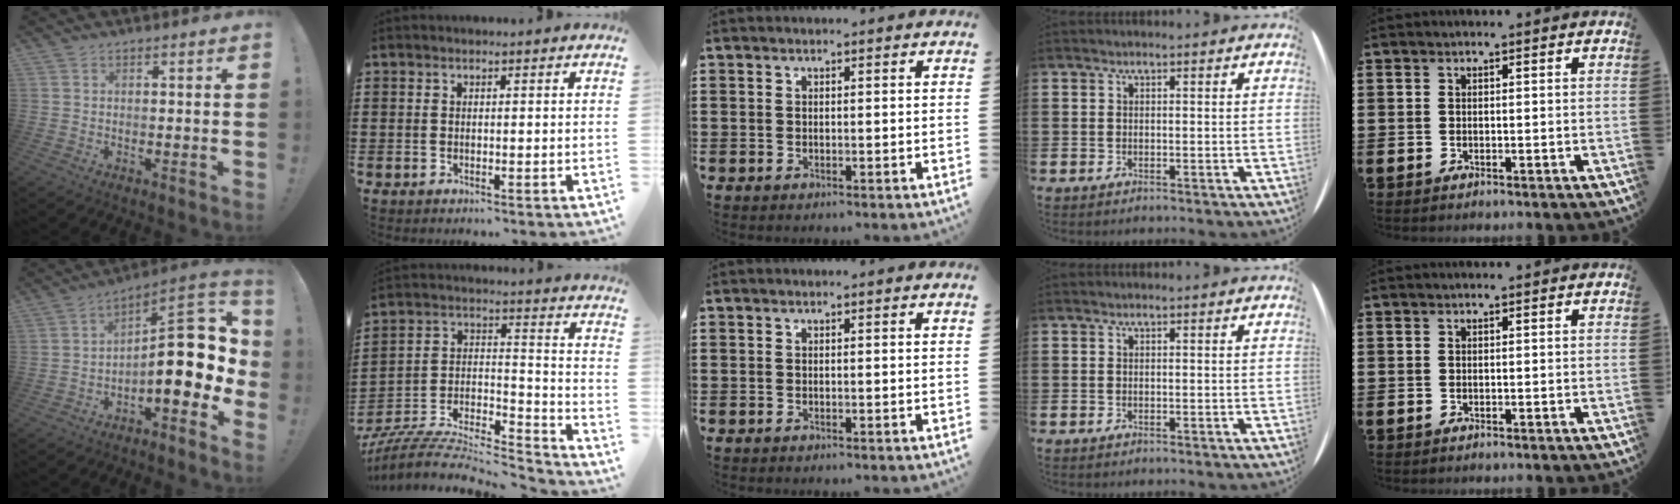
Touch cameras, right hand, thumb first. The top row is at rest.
{"thumb": {"total": 17.7, "force": [-1.1, 7.4, 16.1], "torque": [-0.221, 0.007, -0.010]}, "index": {"total": 7.3, "force": [-6.7, 1.7, 2.3], "torque": [-0.047, -0.004, -0.134]}}